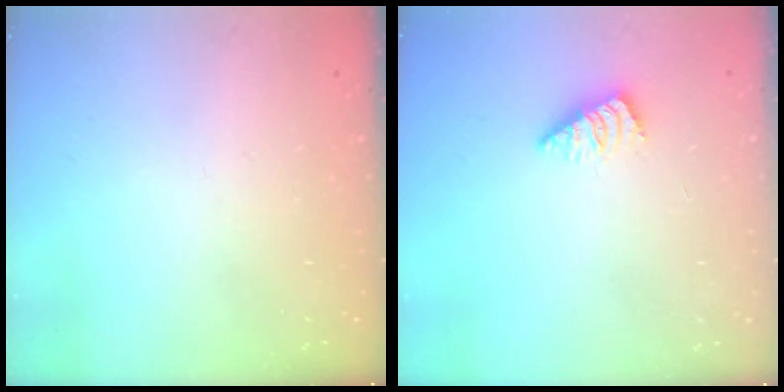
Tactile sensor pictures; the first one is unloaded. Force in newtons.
{"total": 0.7, "press": 0.7, "slide": 0.2}